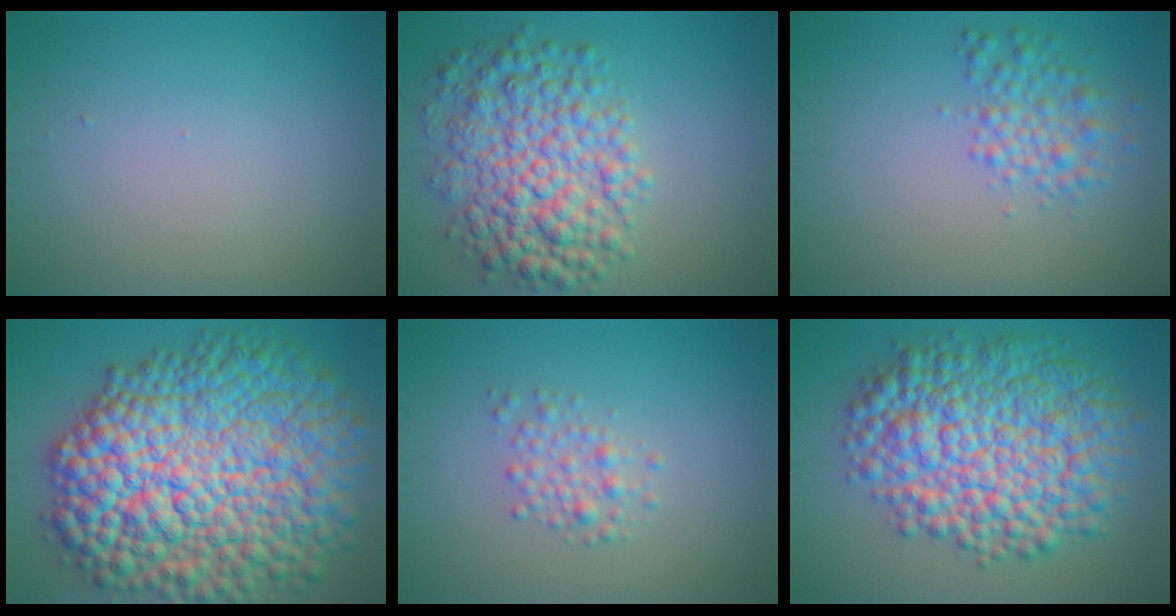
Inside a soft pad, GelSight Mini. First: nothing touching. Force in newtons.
{"total": 7.7, "press": 7.7, "slide": 0.1}
{"total": 2.9, "press": 2.9, "slide": 0.0}
{"total": 18.0, "press": 18.0, "slide": 0.1}
{"total": 1.9, "press": 1.9, "slide": 0.0}
{"total": 12.2, "press": 12.2, "slide": 0.2}